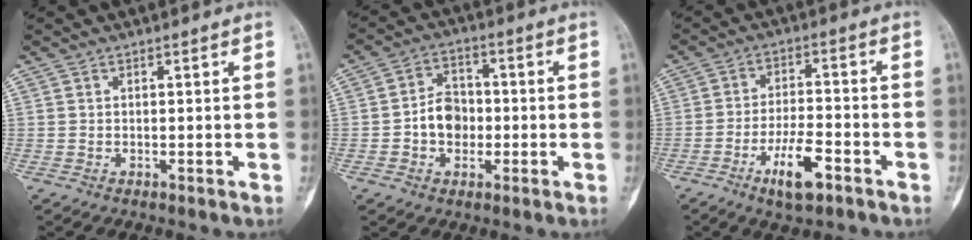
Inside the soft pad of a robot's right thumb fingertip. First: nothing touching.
{"total": 7.2, "force": [-1.1, 5.7, 4.3], "torque": [-0.043, 0.022, -0.027]}
{"total": 8.5, "force": [-4.6, 2.9, 6.6], "torque": [-0.114, 0.024, -0.080]}